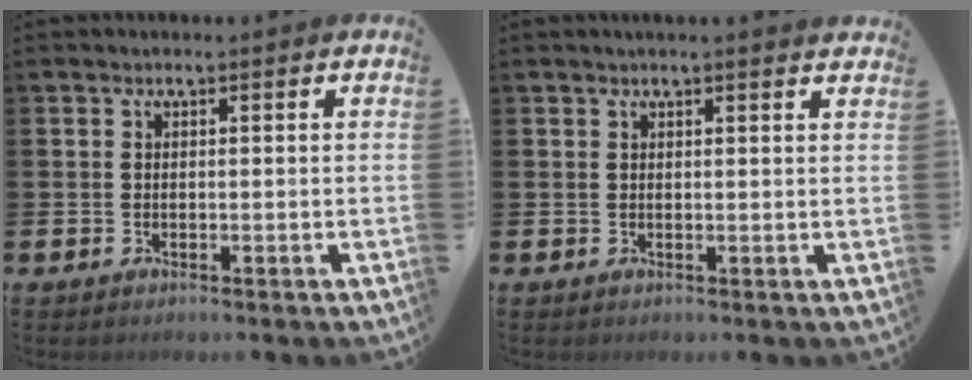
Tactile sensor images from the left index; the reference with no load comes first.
{"total": 1.0, "force": [1.0, -0.2, 0.3], "torque": [-0.005, -0.001, 0.018]}